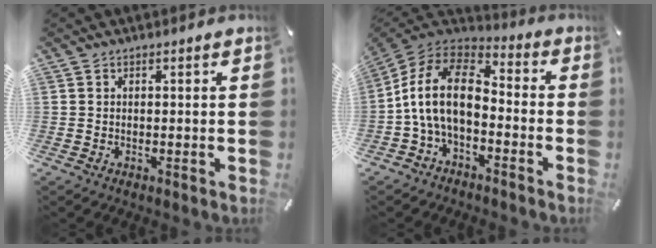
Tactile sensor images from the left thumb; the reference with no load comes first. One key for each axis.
{"total": 14.8, "fx": -2.8, "fy": 8.9, "fz": 11.5, "tx": -0.248, "ty": 0.023, "tz": -0.057}